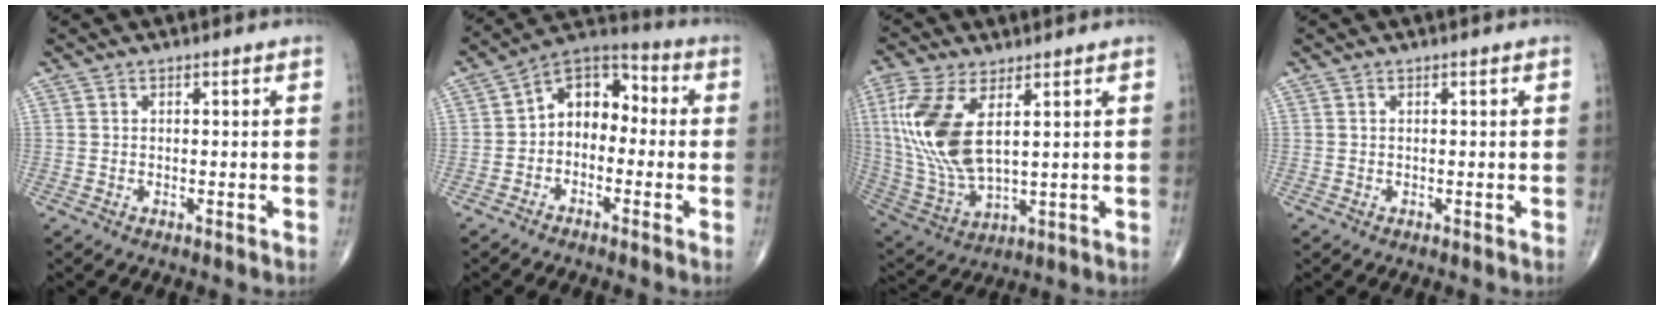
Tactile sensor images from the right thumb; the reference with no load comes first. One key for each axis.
{"total": 9.6, "fx": -0.9, "fy": 6.9, "fz": 6.6, "tx": -0.069, "ty": 0.045, "tz": -0.037}
{"total": 15.4, "fx": 4.0, "fy": 7.1, "fz": 13.1, "tx": -0.298, "ty": -0.015, "tz": 0.092}
{"total": 0.0}